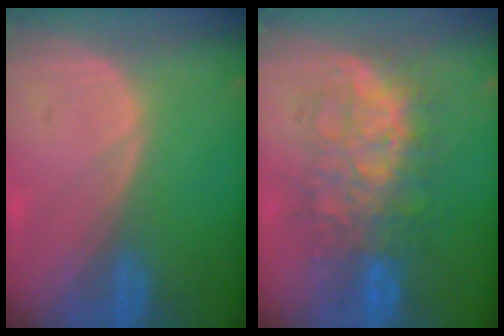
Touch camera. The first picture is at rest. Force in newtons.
{"total": 8.9, "press": 8.9, "slide": 0.4}